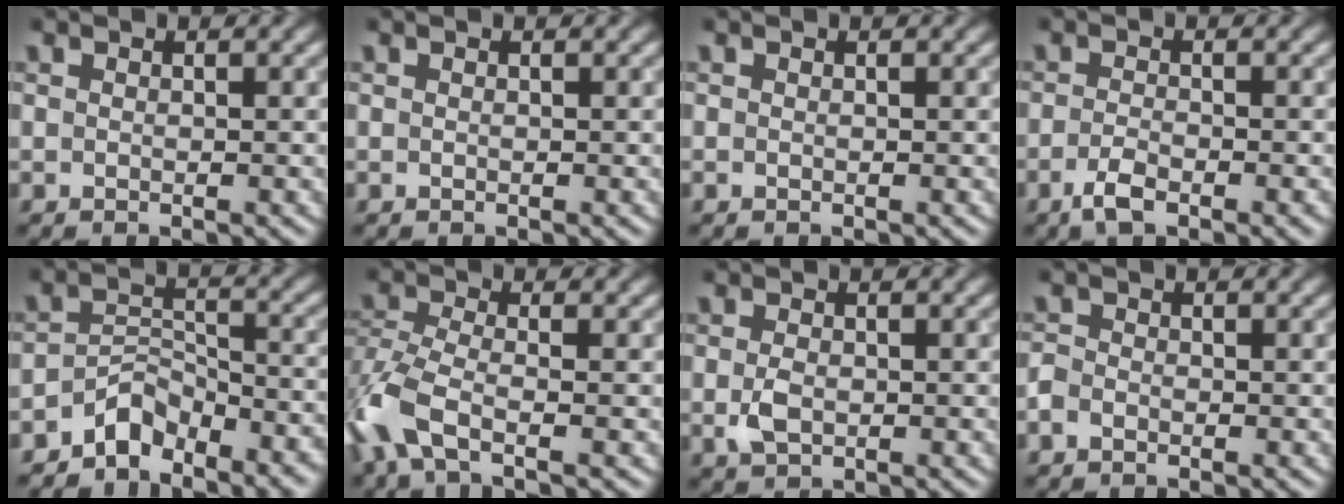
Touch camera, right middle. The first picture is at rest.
{"total": 0.0}
{"total": 0.0}
{"total": 3.0, "force": [-1.7, 1.0, 2.3], "torque": [-0.046, -0.003, -0.035]}
{"total": 4.5, "force": [-3.6, 2.0, 1.8], "torque": [-0.023, 0.005, -0.071]}
{"total": 5.9, "force": [-3.1, 2.4, 4.5], "torque": [-0.112, -0.010, -0.075]}
{"total": 2.0, "force": [-0.2, 1.3, 1.4], "torque": [-0.033, -0.003, -0.003]}
{"total": 1.2, "force": [-0.8, 0.7, 0.6], "torque": [-0.011, 0.000, -0.020]}